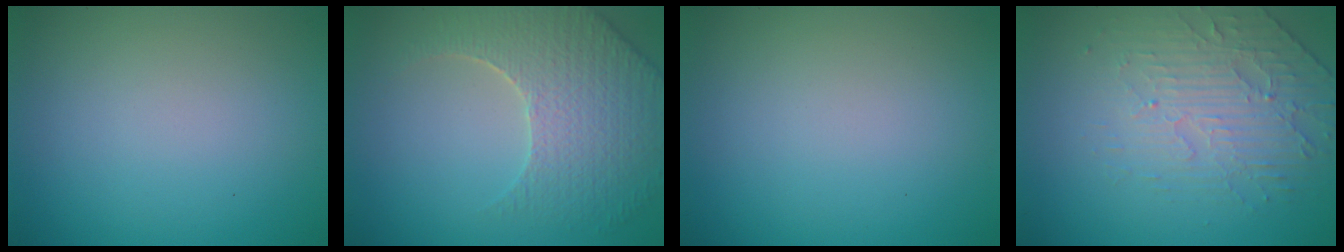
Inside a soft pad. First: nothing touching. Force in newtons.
{"total": 5.1, "press": 4.6, "slide": 2.1}
{"total": 0.0}
{"total": 4.5, "press": 3.3, "slide": 3.1}